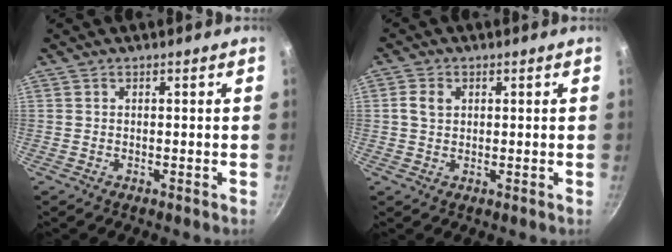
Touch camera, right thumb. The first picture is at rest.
{"total": 3.3, "force": [0.8, 2.5, 2.0], "torque": [-0.037, 0.003, 0.015]}